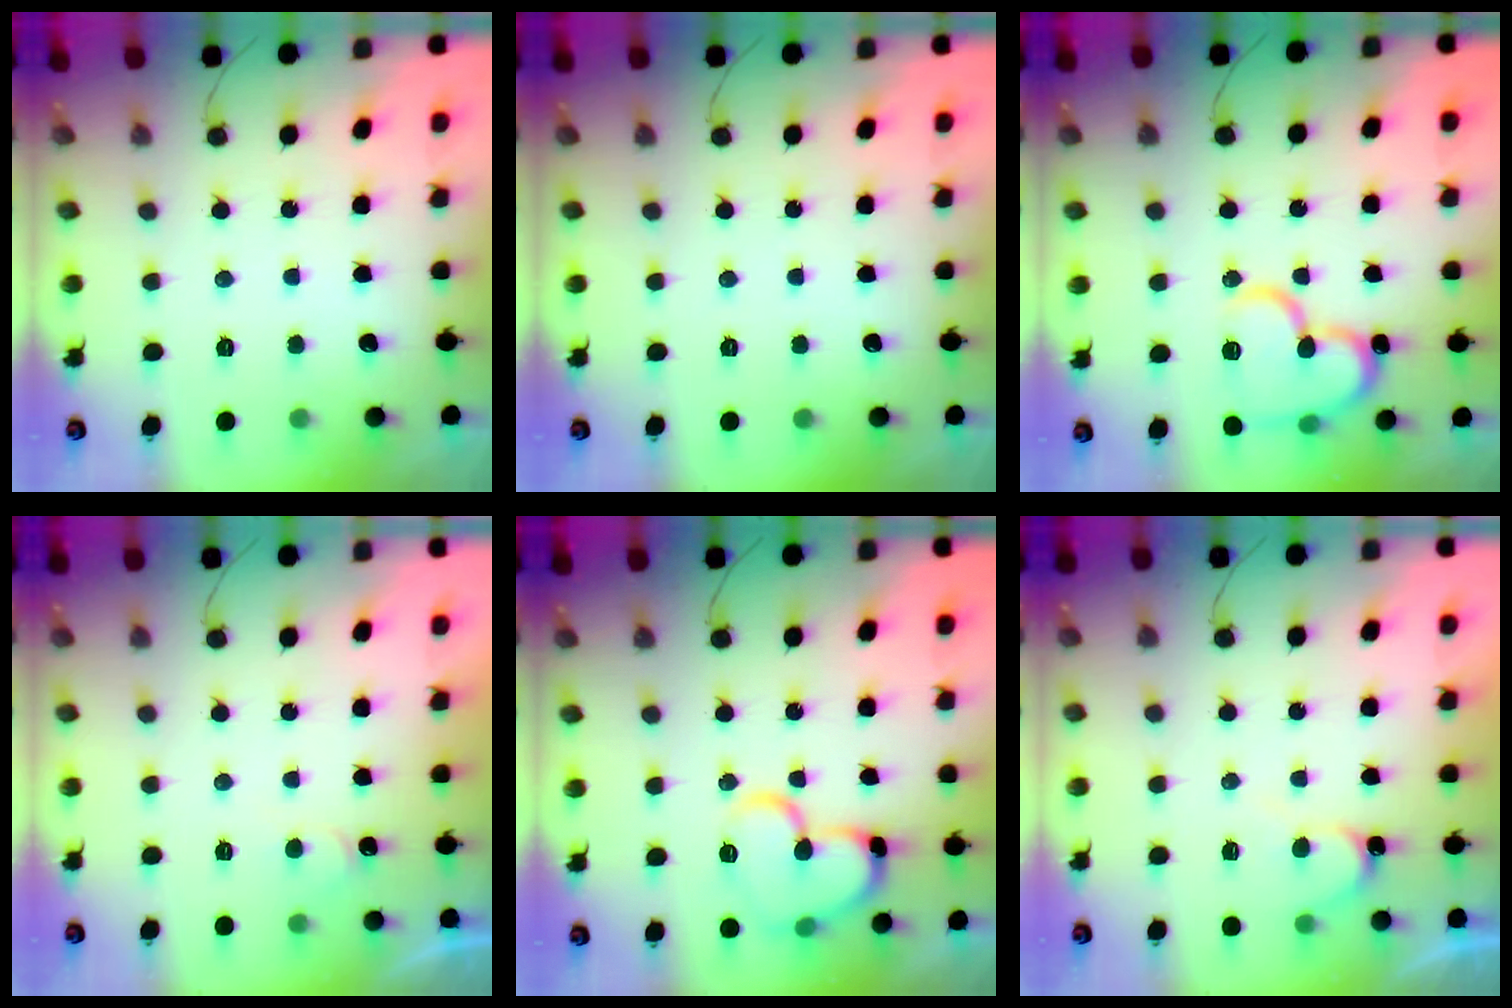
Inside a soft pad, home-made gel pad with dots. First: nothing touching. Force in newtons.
{"total": 0.0}
{"total": 16.6, "press": 16.5, "slide": 2.3}
{"total": 3.4, "press": 3.4, "slide": 0.3}
{"total": 15.2, "press": 15.0, "slide": 2.1}
{"total": 7.1, "press": 7.1, "slide": 0.4}